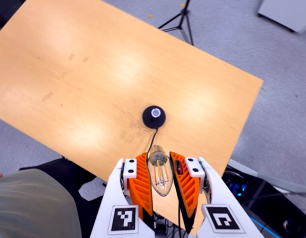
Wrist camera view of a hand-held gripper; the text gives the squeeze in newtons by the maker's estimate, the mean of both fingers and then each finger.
{"total": 19.8, "left": 21.7, "right": 17.9}